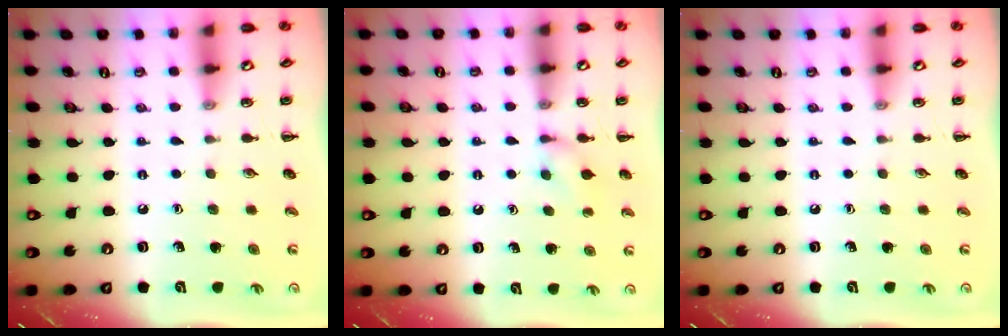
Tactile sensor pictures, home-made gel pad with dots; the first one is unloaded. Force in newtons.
{"total": 4.9, "press": 4.6, "slide": 1.7}
{"total": 0.0}